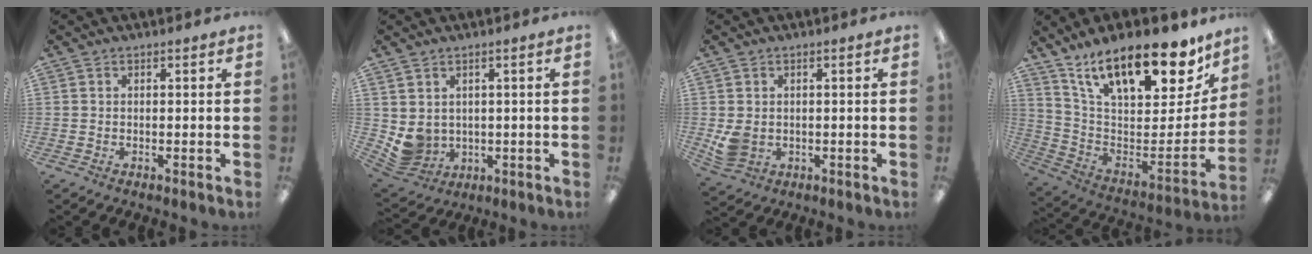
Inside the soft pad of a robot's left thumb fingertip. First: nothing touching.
{"total": 4.8, "force": [1.5, 4.3, 1.7], "torque": [-0.065, -0.013, 0.031]}
{"total": 4.4, "force": [0.1, 3.5, 2.7], "torque": [-0.046, 0.001, 0.005]}
{"total": 20.5, "force": [13.2, 8.9, 12.8], "torque": [-0.184, -0.093, 0.228]}